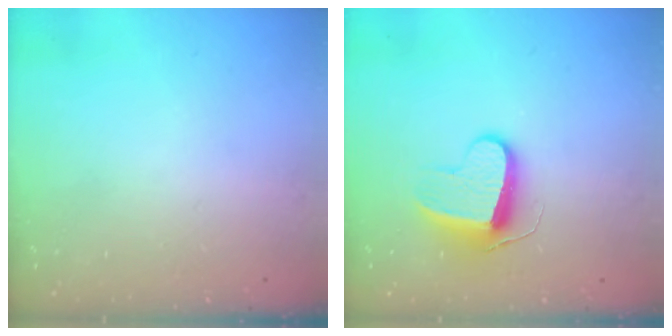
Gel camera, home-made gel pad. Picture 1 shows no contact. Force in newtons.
{"total": 9.2, "press": 9.2, "slide": 0.2}